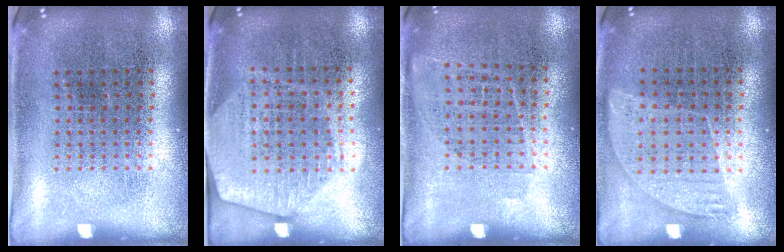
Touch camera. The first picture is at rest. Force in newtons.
{"total": 1.9, "press": 1.7, "slide": 0.9}
{"total": 1.0, "press": 0.8, "slide": 0.6}
{"total": 0.9, "press": 0.8, "slide": 0.3}